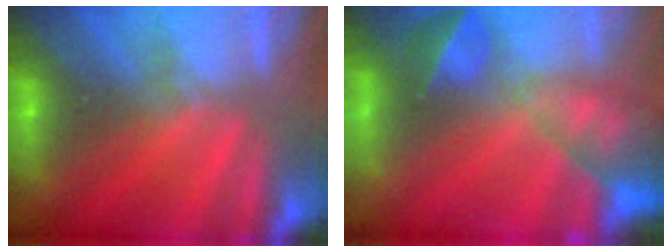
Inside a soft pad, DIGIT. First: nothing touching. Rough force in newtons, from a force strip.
{"total": 7.7}